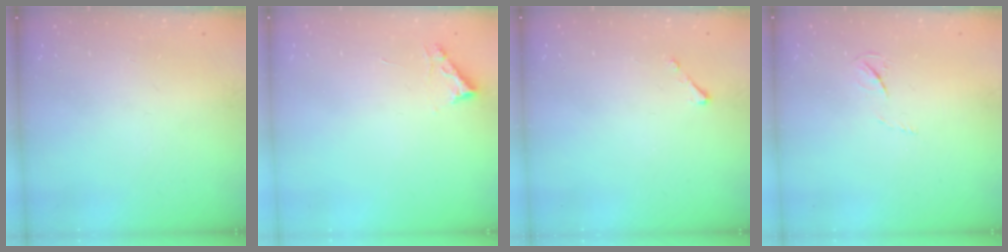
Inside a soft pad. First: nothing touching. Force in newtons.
{"total": 2.7, "press": 2.7, "slide": 0.3}
{"total": 2.5, "press": 2.5, "slide": 0.3}
{"total": 3.1, "press": 3.1, "slide": 0.5}